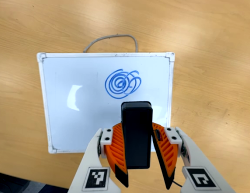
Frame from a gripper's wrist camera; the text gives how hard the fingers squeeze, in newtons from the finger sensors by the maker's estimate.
{"total": 6.2, "left": 5.8, "right": 6.6}